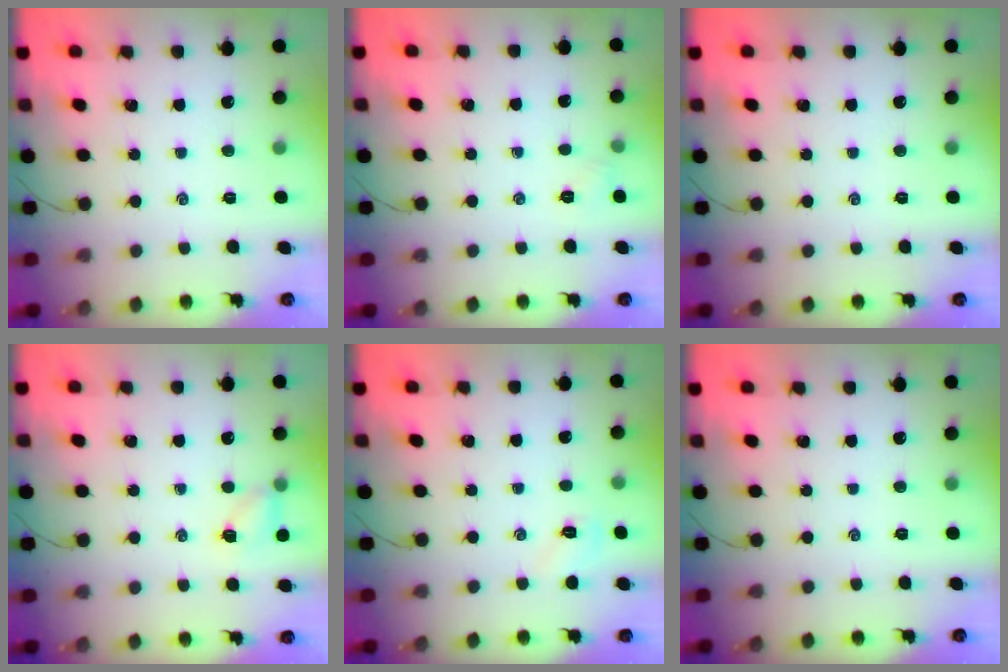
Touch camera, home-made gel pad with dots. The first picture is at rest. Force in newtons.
{"total": 2.9, "press": 2.7, "slide": 1.0}
{"total": 0.0}
{"total": 5.9, "press": 5.7, "slide": 1.6}
{"total": 4.1, "press": 3.9, "slide": 1.1}
{"total": 0.0}